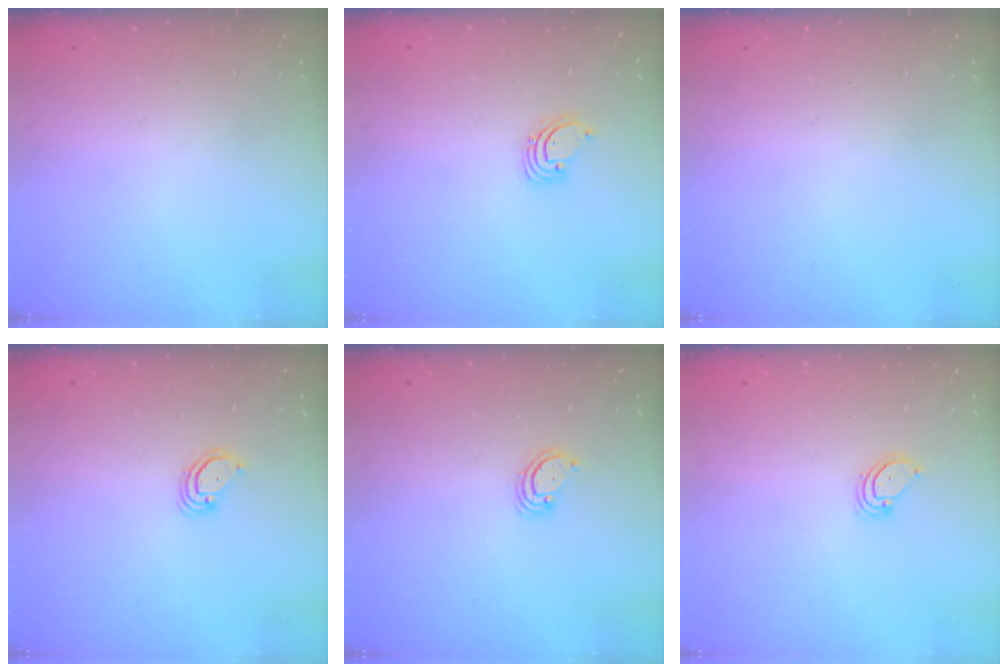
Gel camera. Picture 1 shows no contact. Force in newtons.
{"total": 1.4, "press": 1.4, "slide": 0.1}
{"total": 0.0}
{"total": 3.6, "press": 3.6, "slide": 0.3}
{"total": 3.0, "press": 3.0, "slide": 0.3}
{"total": 3.2, "press": 3.2, "slide": 0.2}